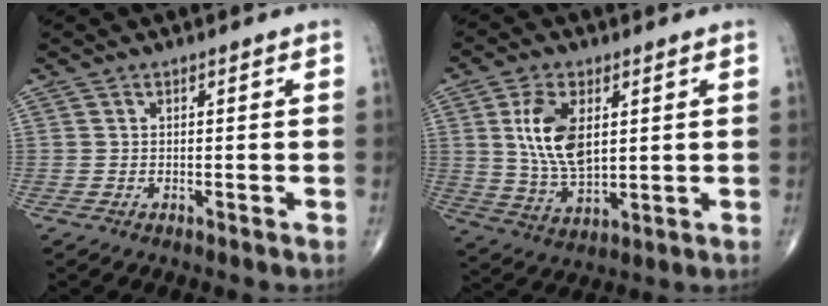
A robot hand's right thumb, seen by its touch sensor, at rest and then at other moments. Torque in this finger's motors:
{"motor_torque": [2.31, 2.27, 1.31, -0.09, 0.14]}